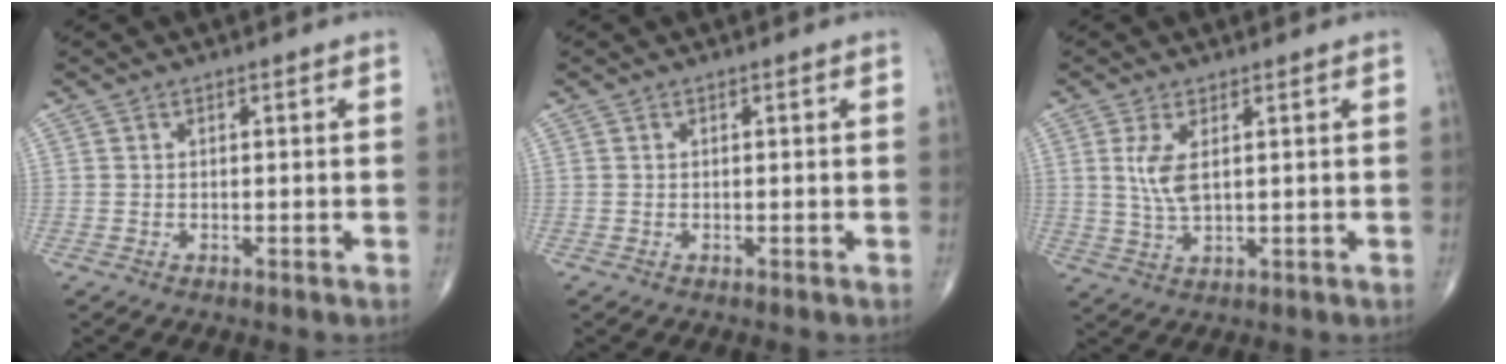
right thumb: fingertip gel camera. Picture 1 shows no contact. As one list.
[{"total": 0.0}, {"total": 5.0, "force": [1.3, 1.9, 4.5], "torque": [-0.099, -0.011, 0.032]}]